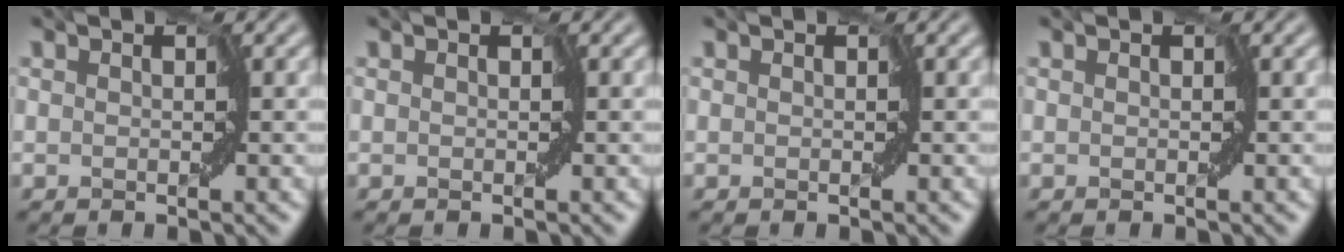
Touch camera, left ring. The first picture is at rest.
{"total": 0.0}
{"total": 0.0}
{"total": 0.0}